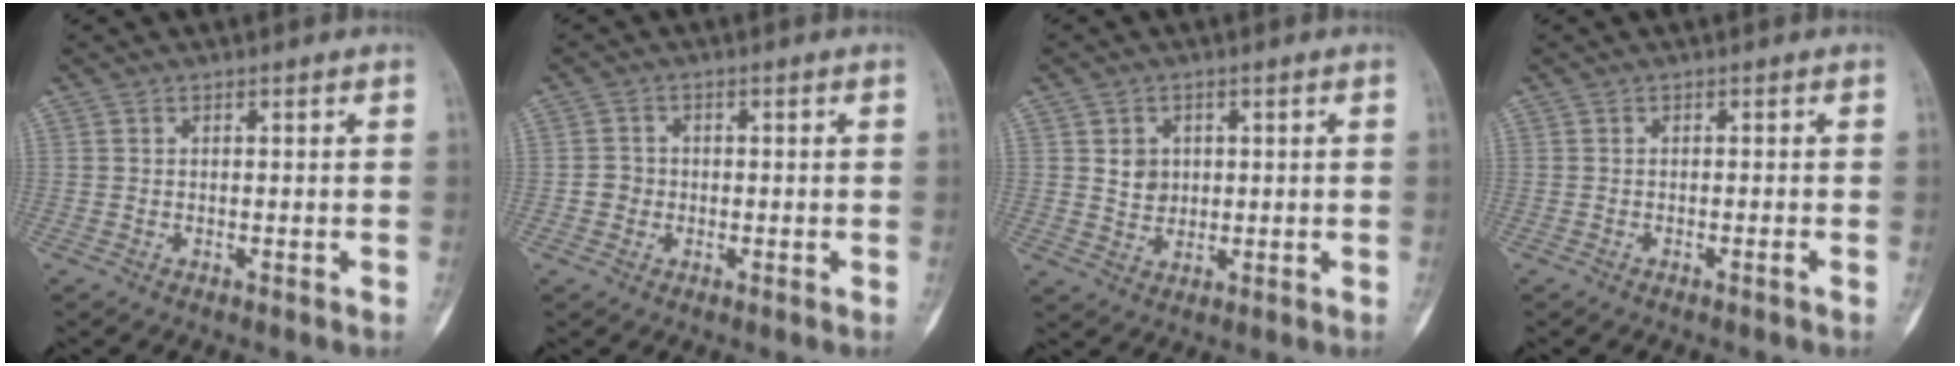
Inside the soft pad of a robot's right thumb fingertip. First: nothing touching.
{"total": 2.6, "force": [-0.6, 2.5, 0.6], "torque": [0.009, 0.009, -0.015]}
{"total": 4.4, "force": [0.8, 3.9, 1.9], "torque": [-0.005, -0.003, 0.019]}
{"total": 0.5, "force": [-0.4, -0.1, 0.3], "torque": [-0.006, 0.005, -0.008]}